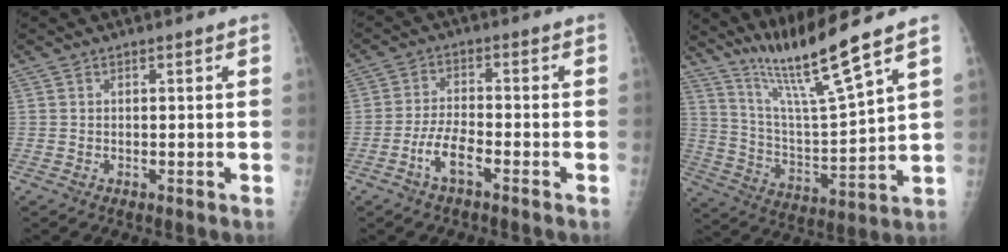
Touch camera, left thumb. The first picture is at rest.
{"total": 5.2, "force": [-3.0, 1.7, 3.9], "torque": [-0.081, 0.020, -0.056]}
{"total": 14.5, "force": [11.2, -0.7, 9.2], "torque": [-0.156, -0.072, 0.215]}